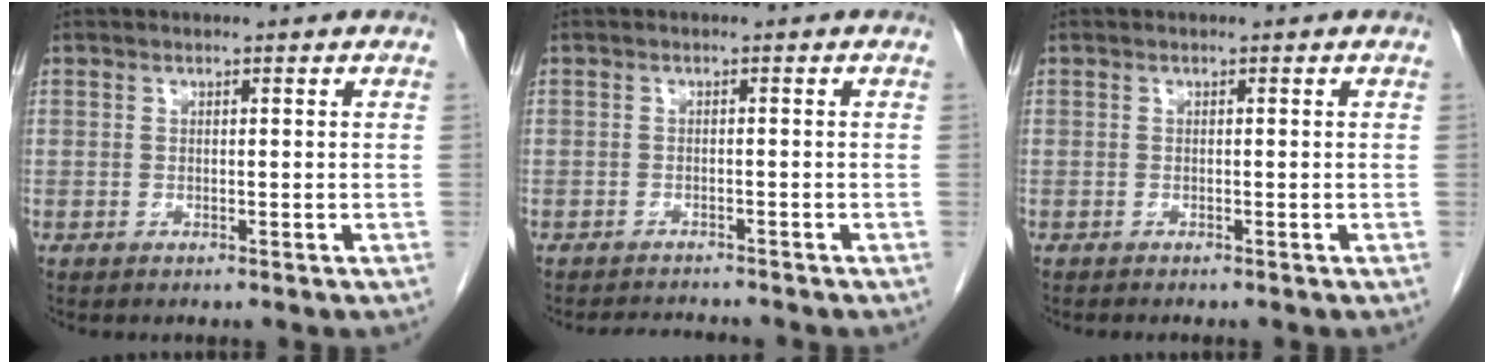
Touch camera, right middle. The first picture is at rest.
{"total": 3.0, "force": [-3.0, 0.0, 0.3], "torque": [-0.008, -0.014, -0.045]}
{"total": 0.9, "force": [-0.8, 0.0, 0.4], "torque": [-0.011, -0.004, -0.010]}